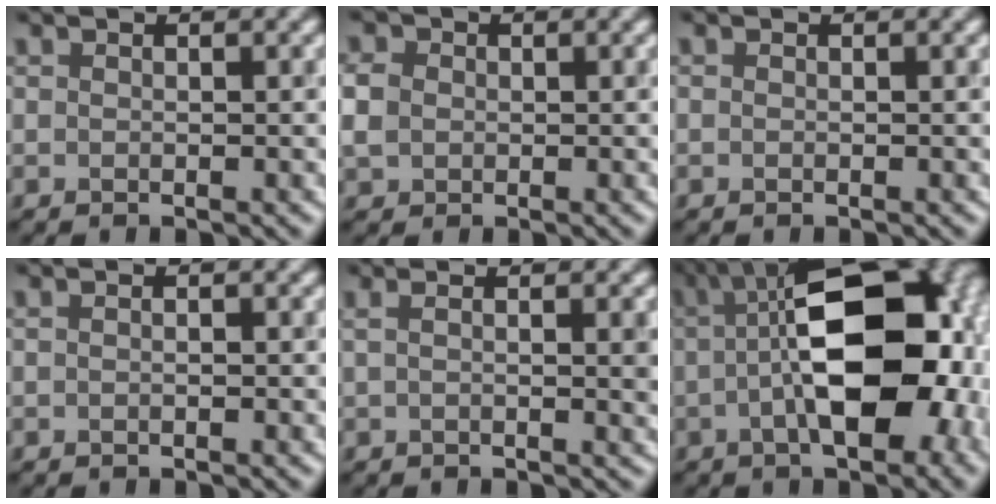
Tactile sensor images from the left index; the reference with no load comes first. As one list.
[{"total": 2.7, "force": [0.0, 2.3, 1.3], "torque": [-0.041, 0.008, -0.001]}, {"total": 0.0}, {"total": 0.7, "force": [0.0, 0.2, 0.7], "torque": [-0.008, -0.003, -0.002]}, {"total": 3.0, "force": [0.4, 0.7, 2.9], "torque": [-0.039, 0.004, 0.001]}, {"total": 15.8, "force": [-0.2, 7.7, 13.8], "torque": [-0.182, 0.019, -0.007]}]